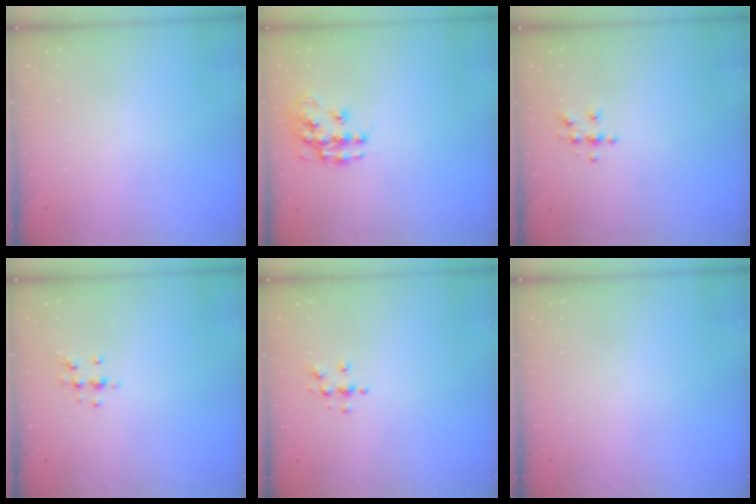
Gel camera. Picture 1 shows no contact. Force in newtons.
{"total": 11.9, "press": 11.9, "slide": 0.9}
{"total": 6.2, "press": 6.1, "slide": 0.6}
{"total": 6.8, "press": 6.8, "slide": 0.6}
{"total": 5.4, "press": 5.4, "slide": 0.7}
{"total": 0.0}